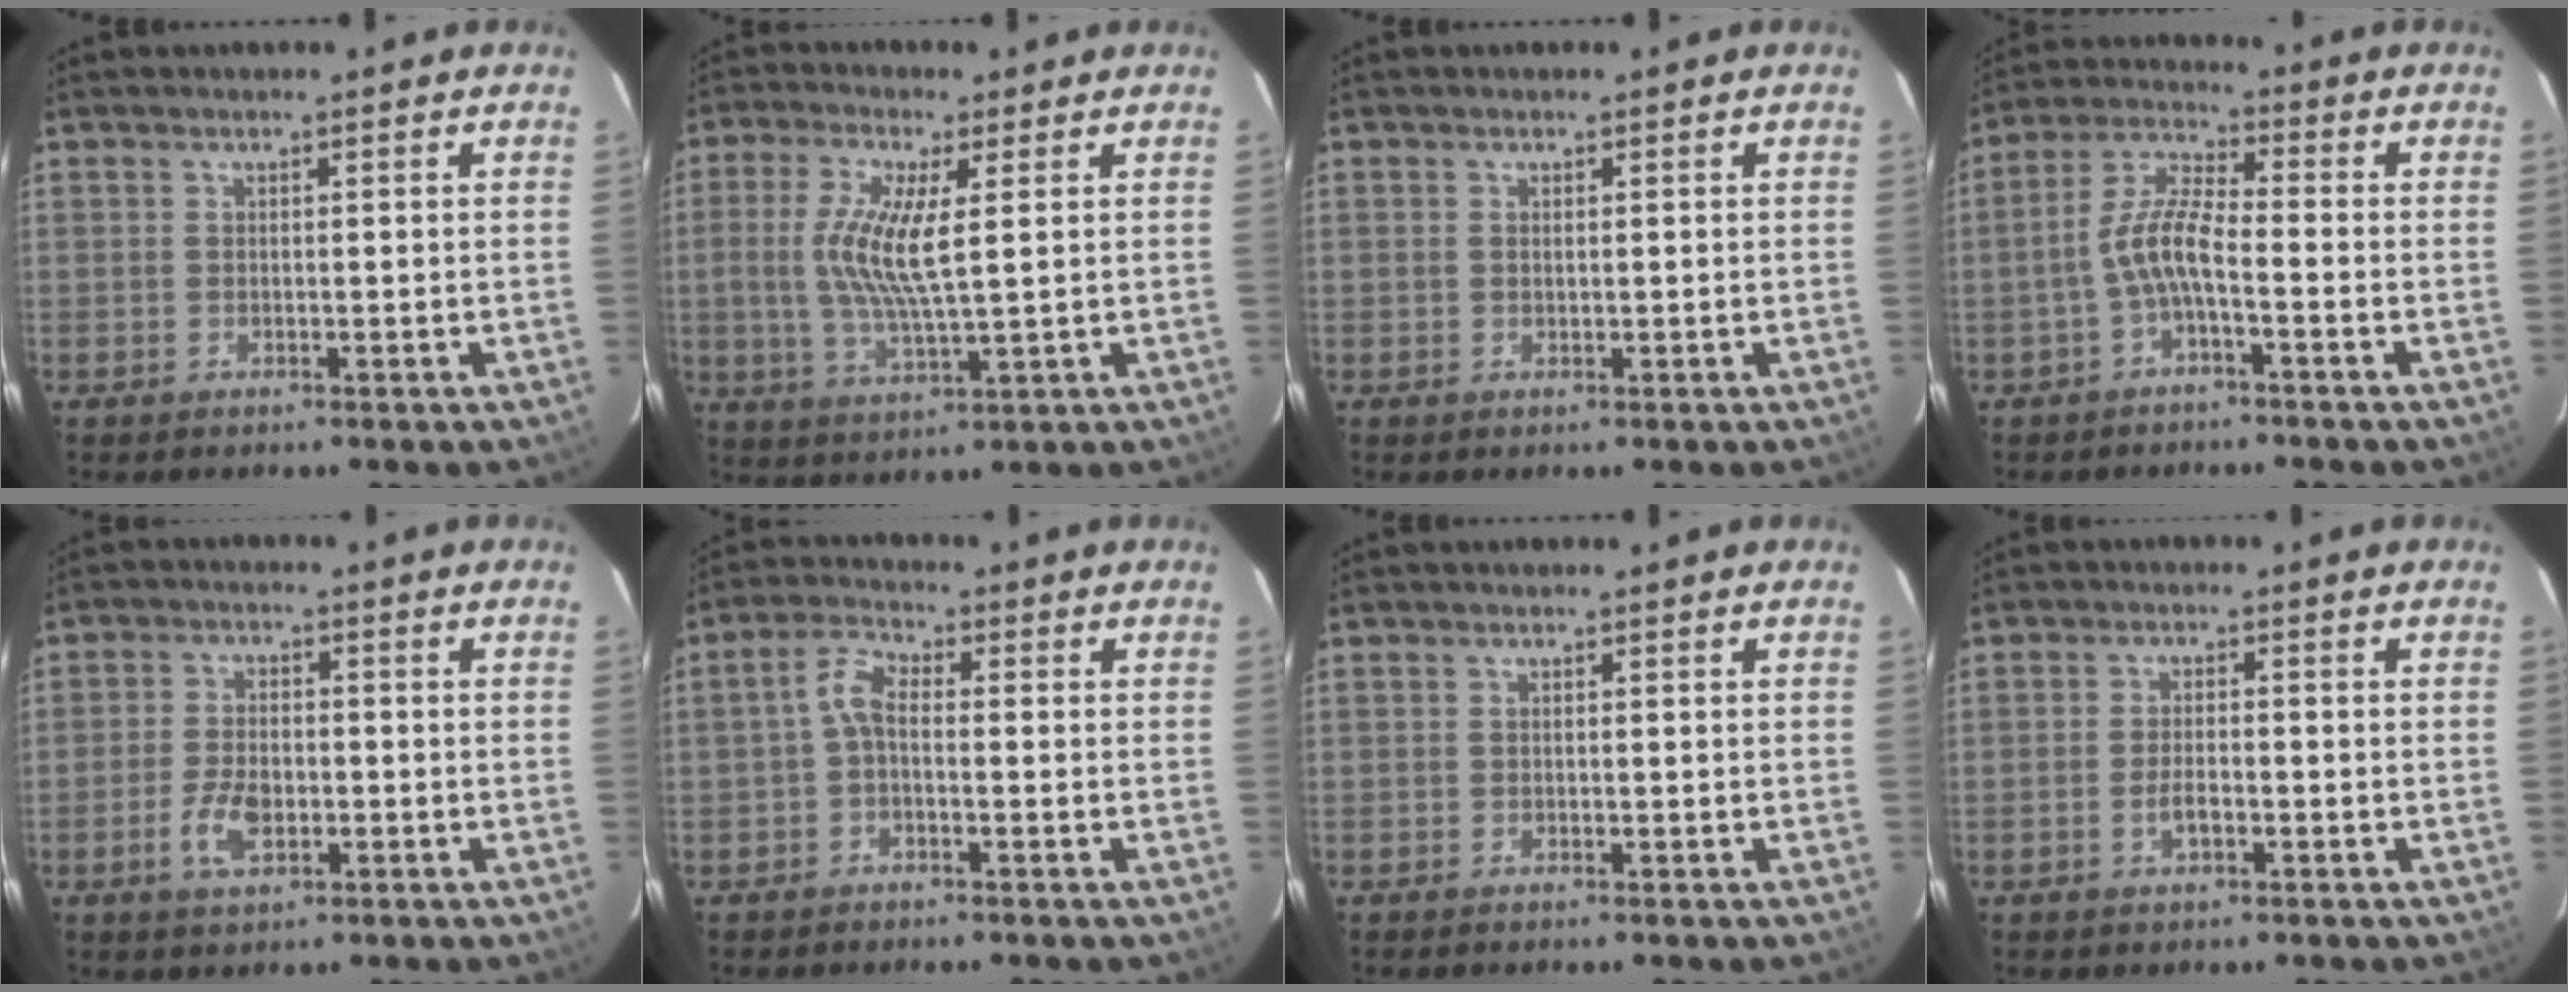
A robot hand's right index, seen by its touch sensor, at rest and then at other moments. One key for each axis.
{"total": 10.2, "fx": 1.2, "fy": 2.4, "fz": 9.8, "tx": -0.200, "ty": -0.001, "tz": 0.023}
{"total": 0.6, "fx": 0.2, "fy": 0.3, "fz": 0.4, "tx": -0.009, "ty": 0.001, "tz": 0.003}
{"total": 6.3, "fx": -2.5, "fy": 1.4, "fz": 5.6, "tx": -0.126, "ty": 0.015, "tz": -0.051}
{"total": 6.1, "fx": -2.3, "fy": 3.3, "fz": 4.6, "tx": -0.101, "ty": 0.000, "tz": -0.040}
{"total": 3.3, "fx": -1.0, "fy": 1.6, "fz": 2.8, "tx": -0.063, "ty": 0.014, "tz": -0.023}
{"total": 0.0}
{"total": 2.8, "fx": -1.3, "fy": 1.1, "fz": 2.2, "tx": -0.046, "ty": 0.000, "tz": -0.023}